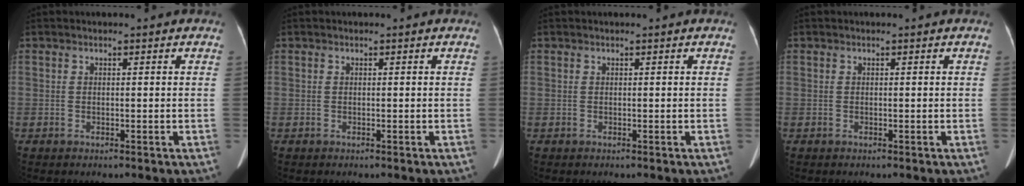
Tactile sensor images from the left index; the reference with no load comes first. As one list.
[{"total": 0.0}, {"total": 0.0}, {"total": 0.0}]